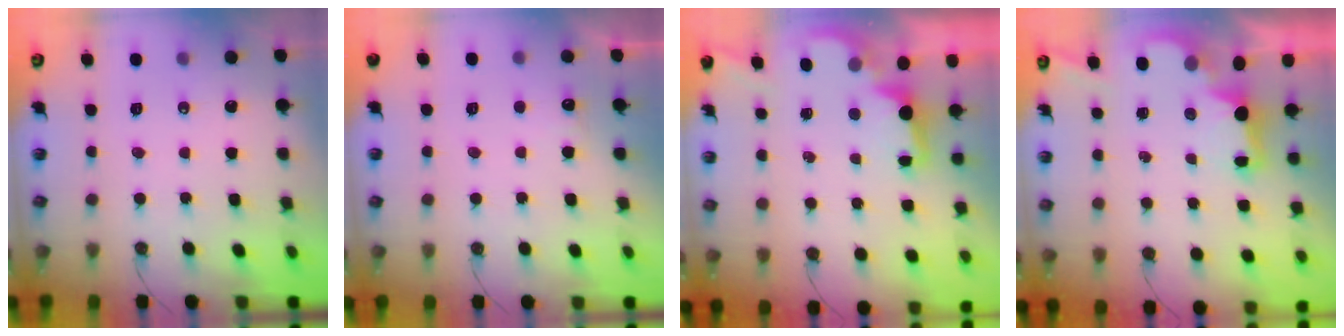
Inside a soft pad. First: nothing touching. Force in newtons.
{"total": 5.7, "press": 5.6, "slide": 1.3}
{"total": 2.0, "press": 1.9, "slide": 0.8}
{"total": 2.3, "press": 2.2, "slide": 0.8}